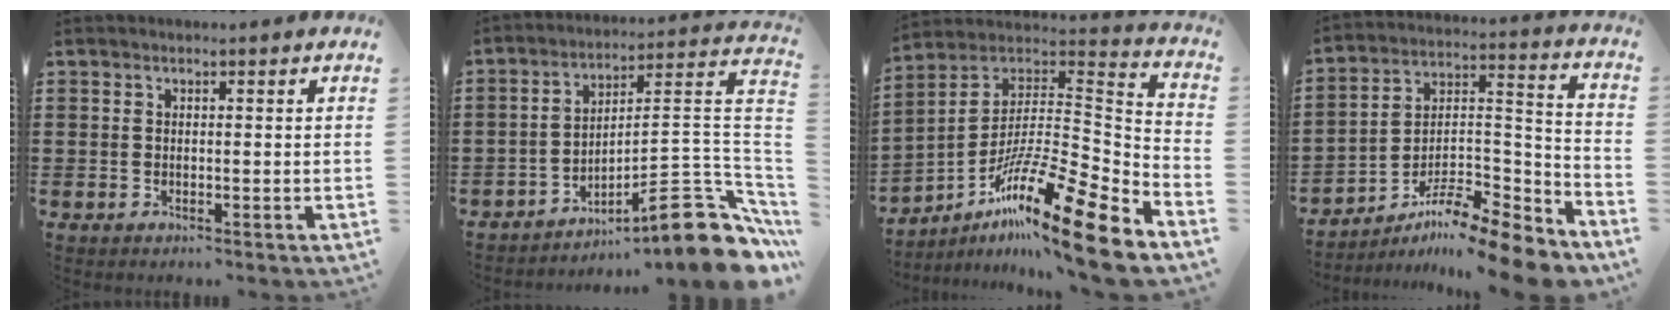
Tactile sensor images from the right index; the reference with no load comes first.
{"total": 11.6, "force": [-7.6, 2.1, 8.5], "torque": [-0.108, 0.002, -0.140]}
{"total": 19.0, "force": [-13.0, 1.6, 13.7], "torque": [-0.229, 0.031, -0.234]}
{"total": 10.4, "force": [-9.0, 1.6, 5.0], "torque": [-0.077, 0.018, -0.178]}